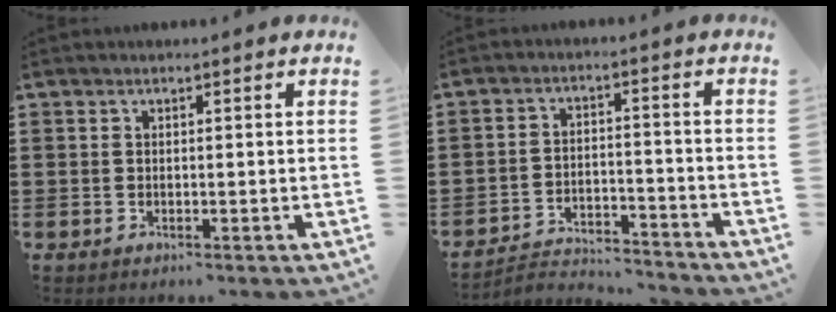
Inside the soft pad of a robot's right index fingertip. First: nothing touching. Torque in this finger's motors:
{"motor_torque": [0.17, 1.43, -1.05, -0.21]}